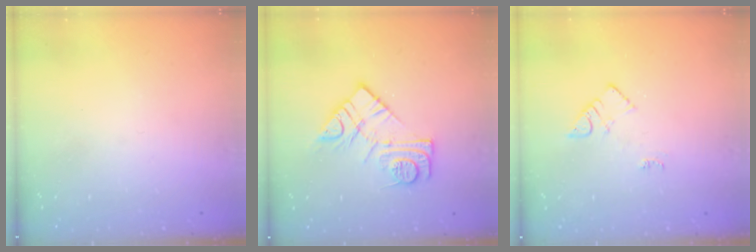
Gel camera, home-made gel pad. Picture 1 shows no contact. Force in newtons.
{"total": 11.6, "press": 11.6, "slide": 0.6}
{"total": 4.5, "press": 4.5, "slide": 0.6}